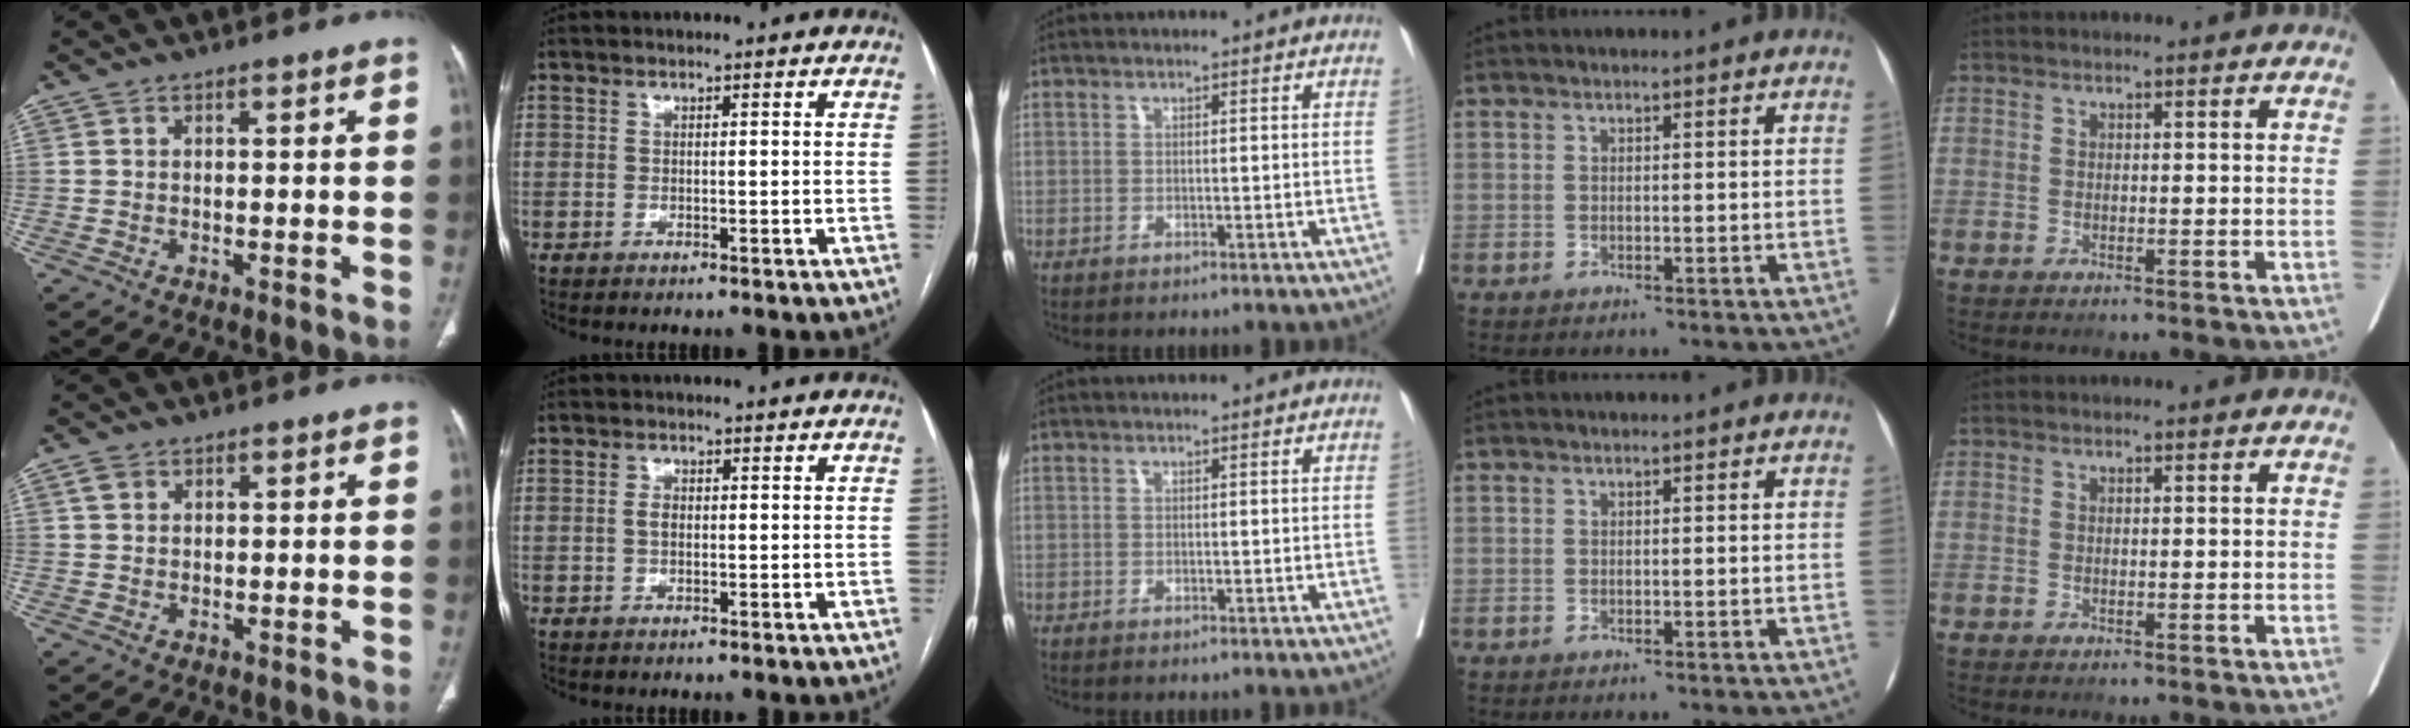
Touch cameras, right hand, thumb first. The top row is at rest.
{"thumb": {"total": 2.0, "force": [1.0, 1.4, 1.0], "torque": [-0.018, 0.002, 0.021]}, "index": {"total": 1.7, "force": [0.0, 1.0, 1.3], "torque": [-0.026, 0.003, -0.001]}}